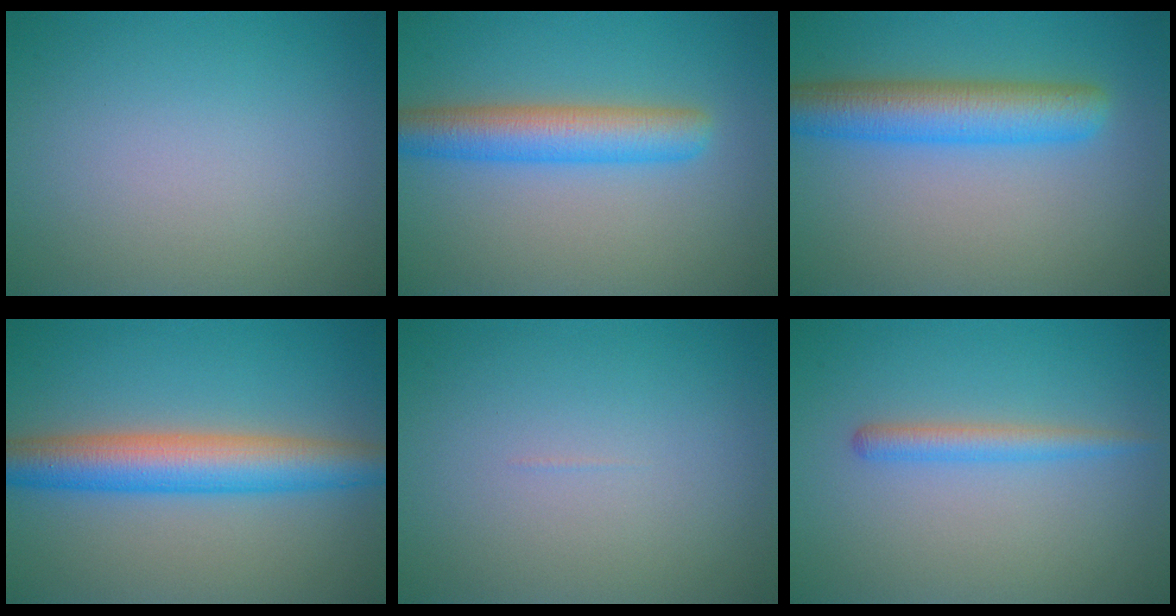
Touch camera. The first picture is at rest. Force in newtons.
{"total": 5.1, "press": 5.1, "slide": 0.1}
{"total": 6.1, "press": 6.1, "slide": 0.1}
{"total": 6.7, "press": 6.7, "slide": 0.1}
{"total": 0.0}
{"total": 1.9, "press": 1.9, "slide": 0.0}